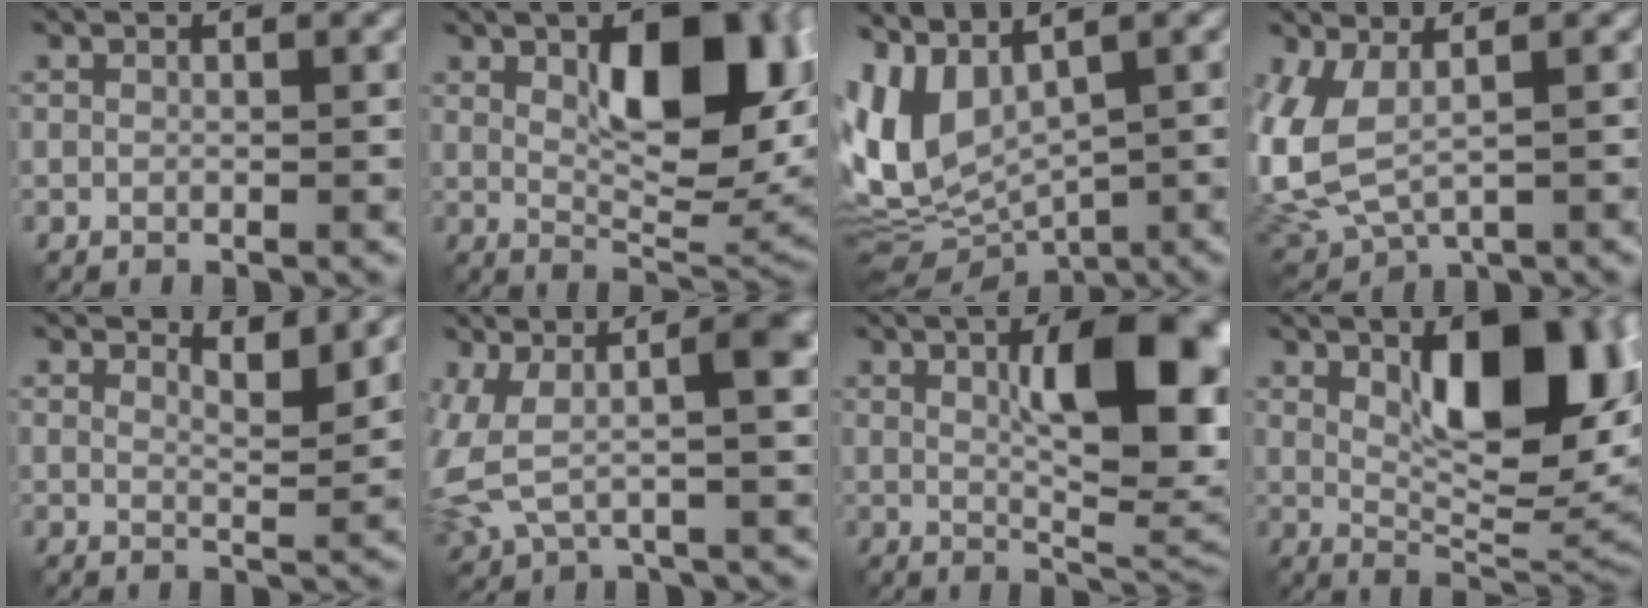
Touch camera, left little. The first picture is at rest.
{"total": 11.3, "force": [2.4, 4.6, 10.1], "torque": [-0.140, 0.006, 0.040]}
{"total": 7.4, "force": [0.8, 3.7, 6.4], "torque": [-0.146, -0.012, 0.030]}
{"total": 7.0, "force": [0.7, 3.6, 6.0], "torque": [-0.153, -0.012, 0.019]}
{"total": 3.0, "force": [2.6, 0.5, 1.5], "torque": [-0.023, -0.005, 0.038]}
{"total": 9.2, "force": [1.7, 4.0, 8.1], "torque": [-0.181, 0.001, 0.032]}
{"total": 11.4, "force": [2.2, 3.8, 10.5], "torque": [-0.140, 0.007, 0.039]}
{"total": 12.5, "force": [3.0, 4.9, 11.1], "torque": [-0.155, 0.005, 0.049]}